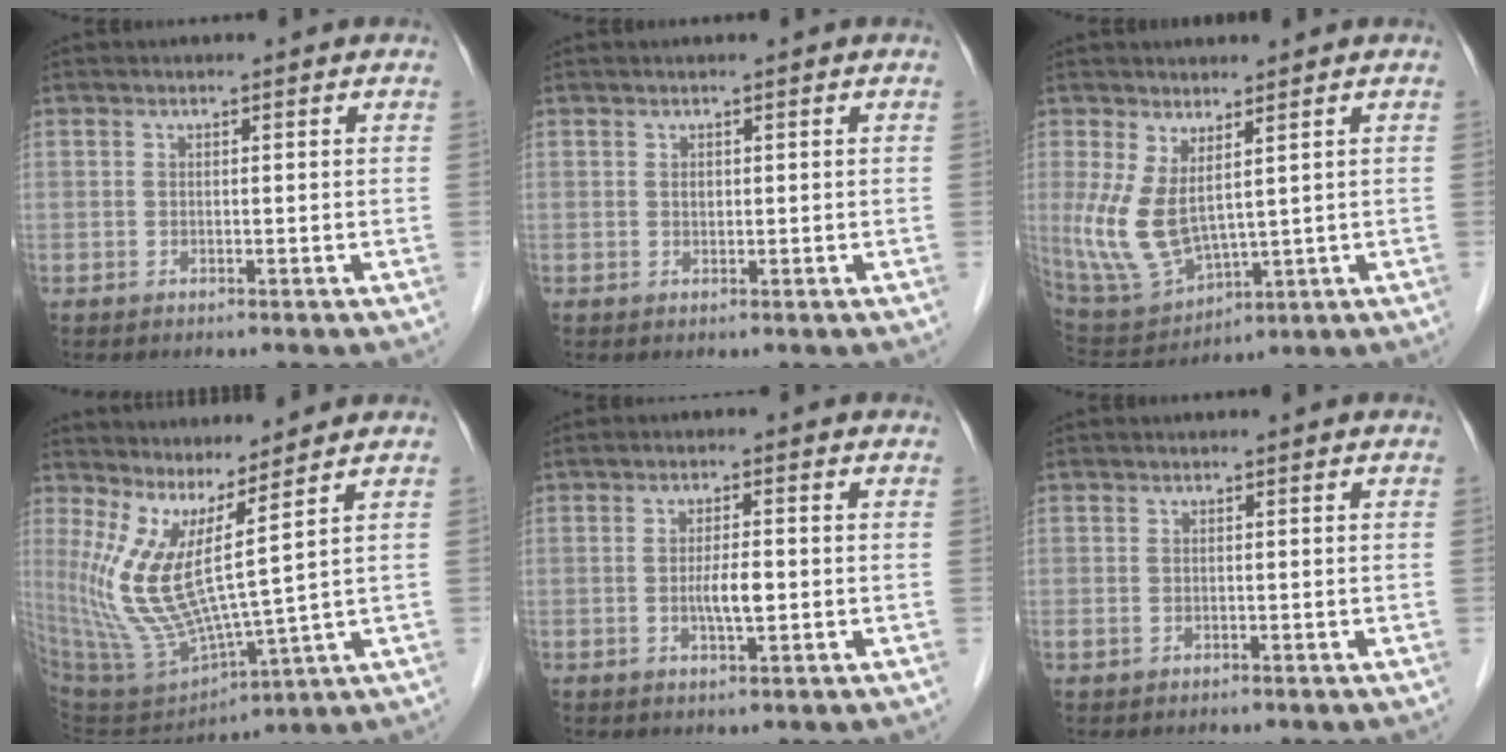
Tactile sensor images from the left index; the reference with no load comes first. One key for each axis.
{"total": 0.6, "fx": 0.3, "fy": 0.5, "fz": 0.3, "tx": -0.004, "ty": 0.005, "tz": 0.007}
{"total": 8.9, "fx": 2.0, "fy": 3.7, "fz": 7.9, "tx": -0.179, "ty": -0.014, "tz": 0.062}
{"total": 10.6, "fx": 5.1, "fy": 0.1, "fz": 9.3, "tx": -0.215, "ty": -0.033, "tz": 0.118}
{"total": 3.5, "fx": -0.5, "fy": 0.6, "fz": 3.5, "tx": -0.064, "ty": -0.002, "tz": -0.007}
{"total": 0.6, "fx": 0.0, "fy": 0.4, "fz": 0.4, "tx": -0.011, "ty": 0.007, "tz": 0.003}